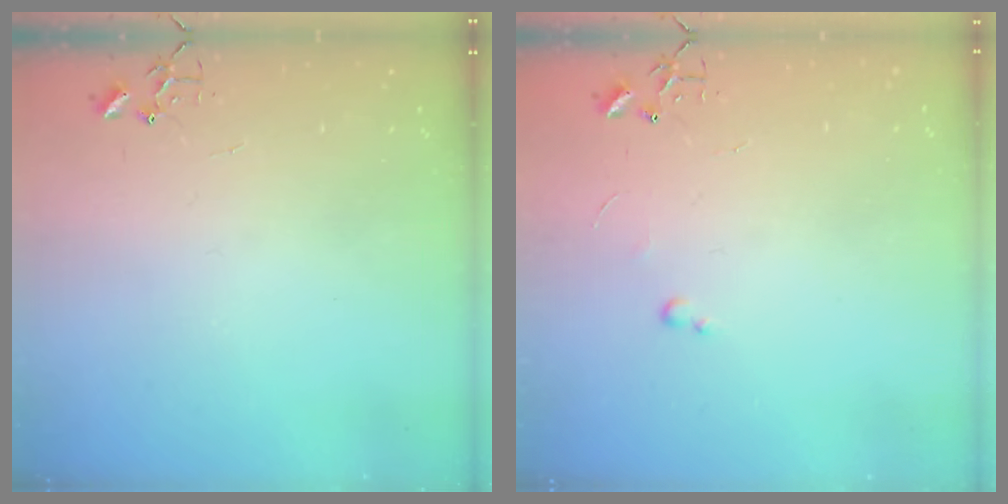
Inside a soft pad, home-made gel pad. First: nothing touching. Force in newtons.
{"total": 2.4, "press": 2.3, "slide": 0.4}